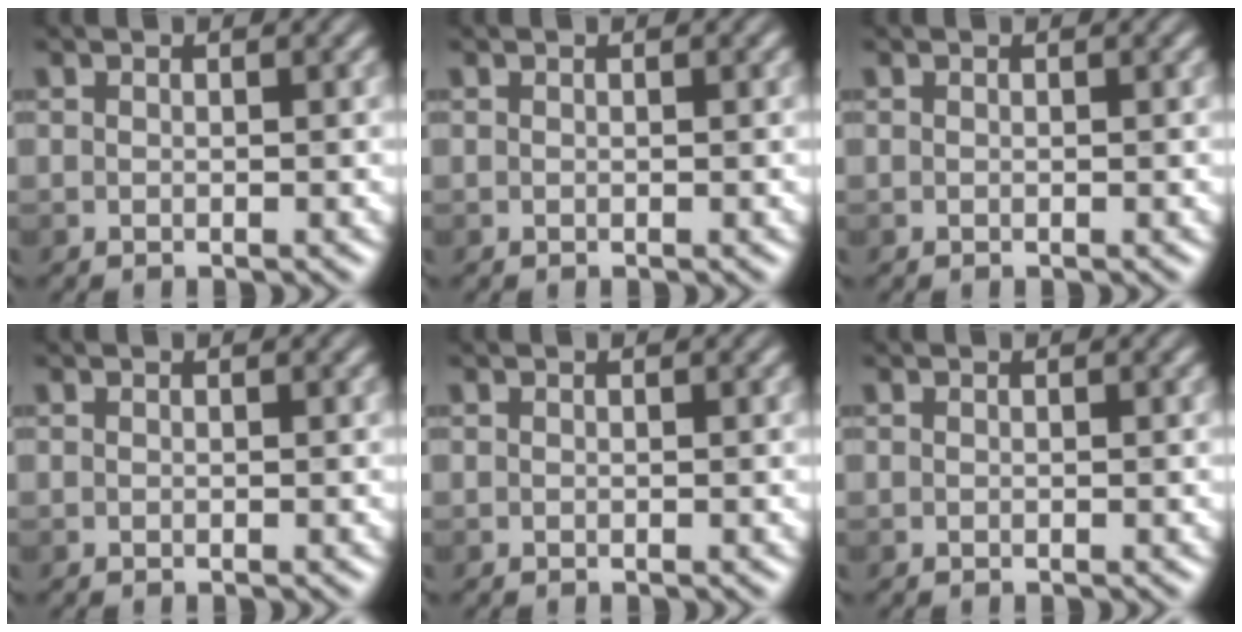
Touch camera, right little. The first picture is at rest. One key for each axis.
{"total": 0.0}
{"total": 0.0}
{"total": 0.0}
{"total": 0.0}
{"total": 0.0}